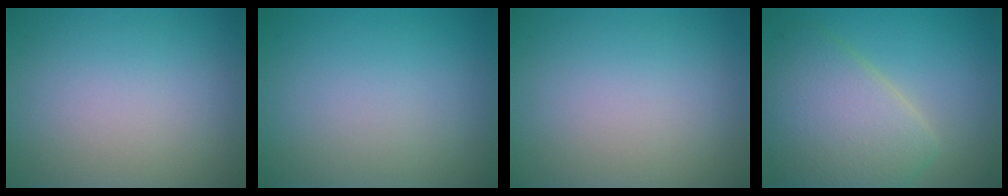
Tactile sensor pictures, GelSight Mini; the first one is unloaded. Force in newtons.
{"total": 0.0}
{"total": 0.0}
{"total": 6.7, "press": 6.7, "slide": 0.3}